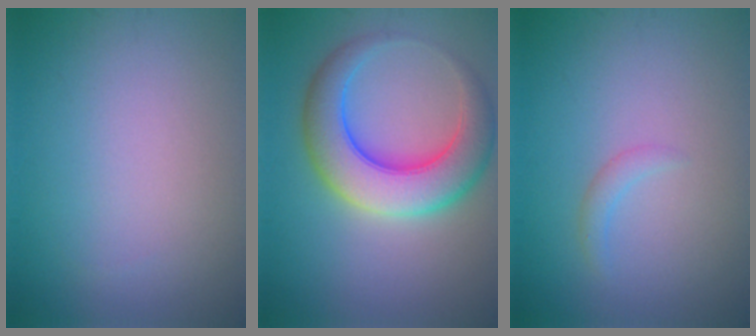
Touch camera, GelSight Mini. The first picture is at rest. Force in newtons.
{"total": 8.0, "press": 8.0, "slide": 0.1}
{"total": 1.0, "press": 1.0, "slide": 0.0}